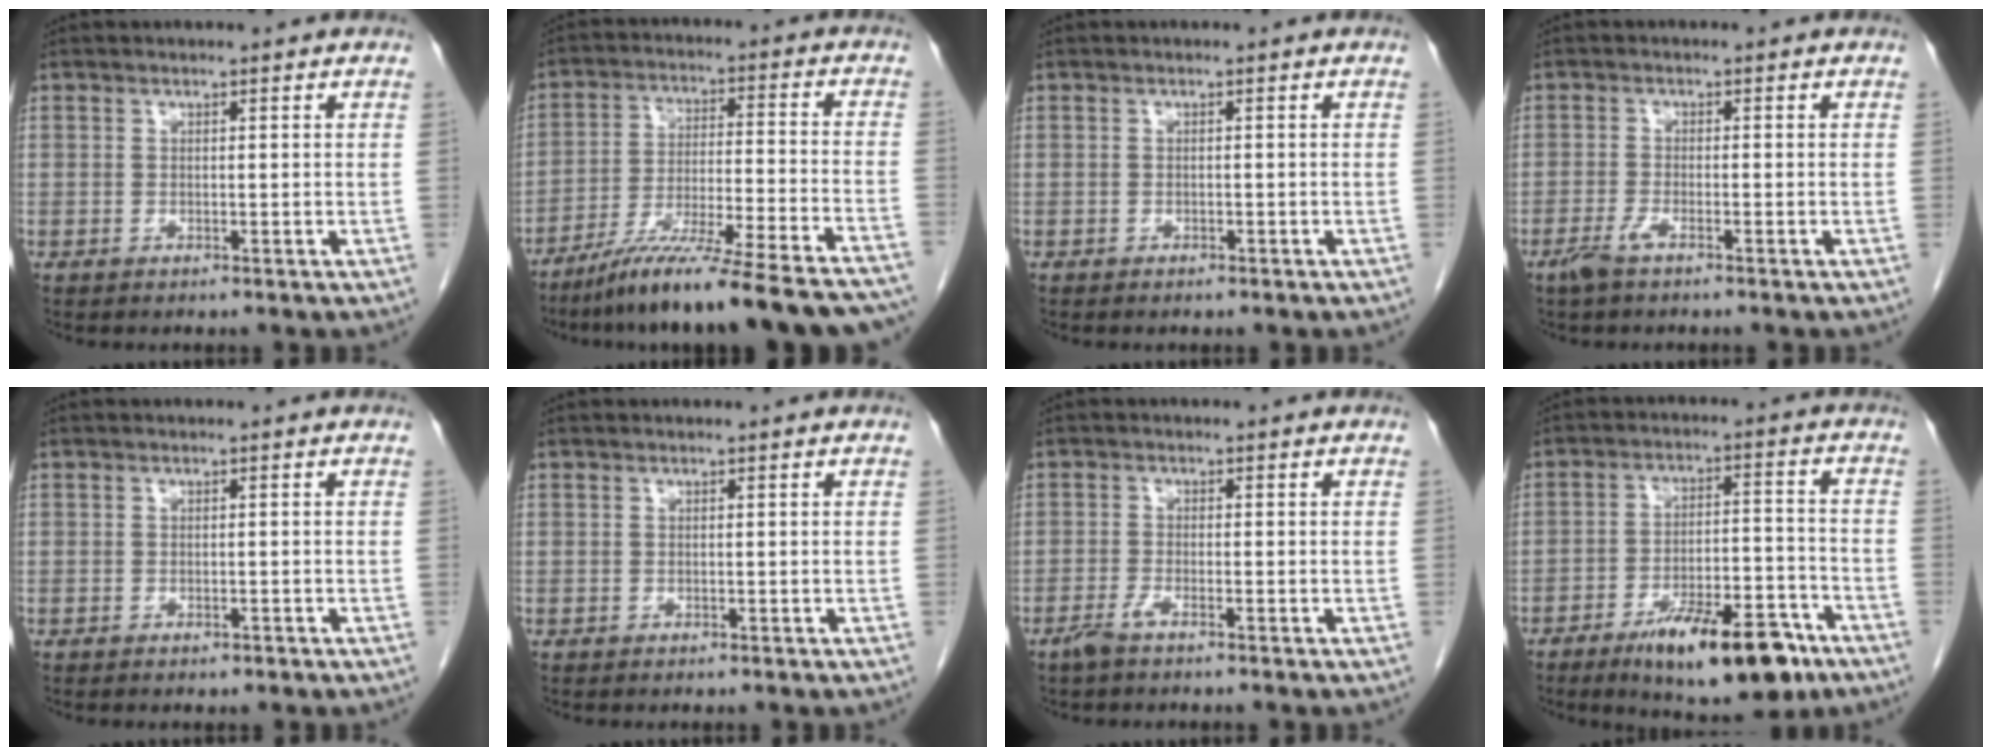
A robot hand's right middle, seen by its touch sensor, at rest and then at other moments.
{"total": 23.2, "force": [-19.7, 0.4, 12.2], "torque": [-0.142, -0.026, -0.299]}
{"total": 0.6, "force": [-0.5, 0.3, 0.2], "torque": [-0.011, 0.000, -0.006]}
{"total": 2.5, "force": [-1.8, 0.4, 1.7], "torque": [-0.043, -0.003, -0.038]}
{"total": 1.1, "force": [-0.8, 0.6, 0.5], "torque": [-0.009, 0.000, -0.007]}
{"total": 0.0}
{"total": 2.1, "force": [-1.7, 0.2, 1.3], "torque": [-0.035, -0.003, -0.035]}
{"total": 14.6, "force": [-9.2, 4.3, 10.5], "torque": [-0.148, 0.006, -0.139]}